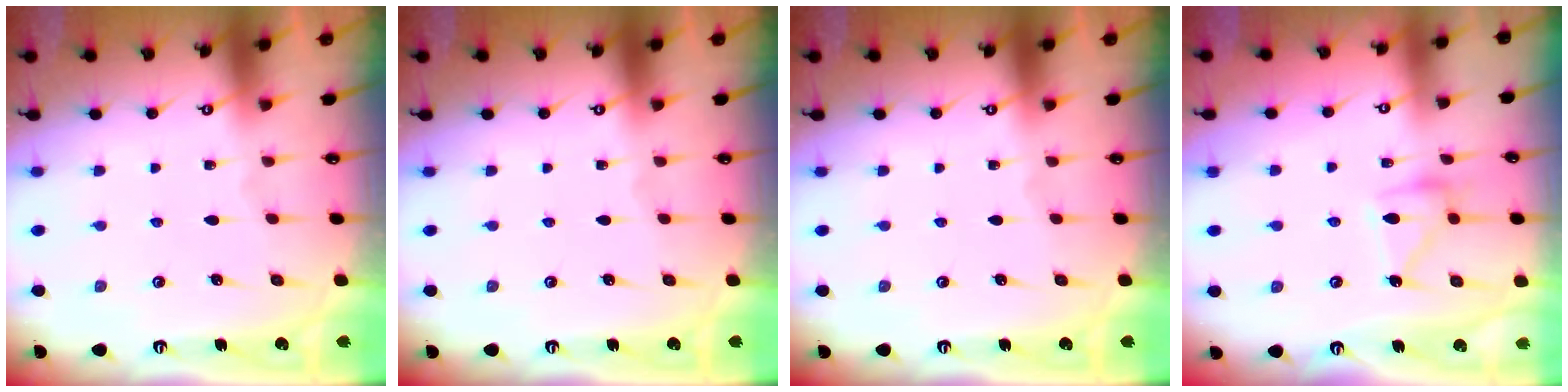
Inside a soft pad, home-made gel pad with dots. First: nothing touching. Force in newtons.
{"total": 0.0}
{"total": 0.0}
{"total": 13.0, "press": 12.9, "slide": 0.7}